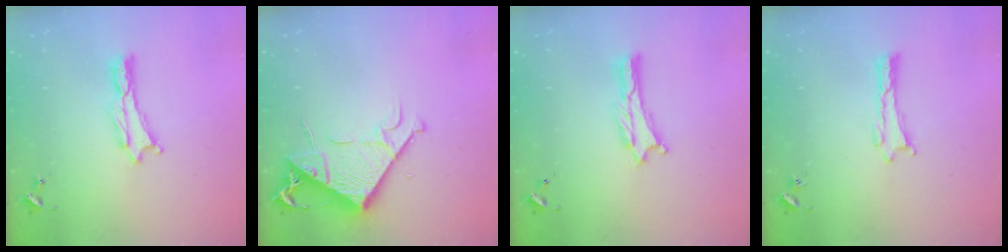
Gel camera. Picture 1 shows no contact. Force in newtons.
{"total": 8.2, "press": 8.1, "slide": 1.1}
{"total": 0.0}
{"total": 0.0}